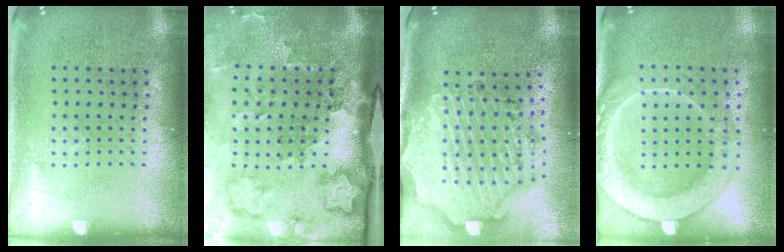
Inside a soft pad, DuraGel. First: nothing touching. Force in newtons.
{"total": 3.8, "press": 2.4, "slide": 2.9}
{"total": 2.7, "press": 2.4, "slide": 1.1}
{"total": 2.3, "press": 2.1, "slide": 0.8}